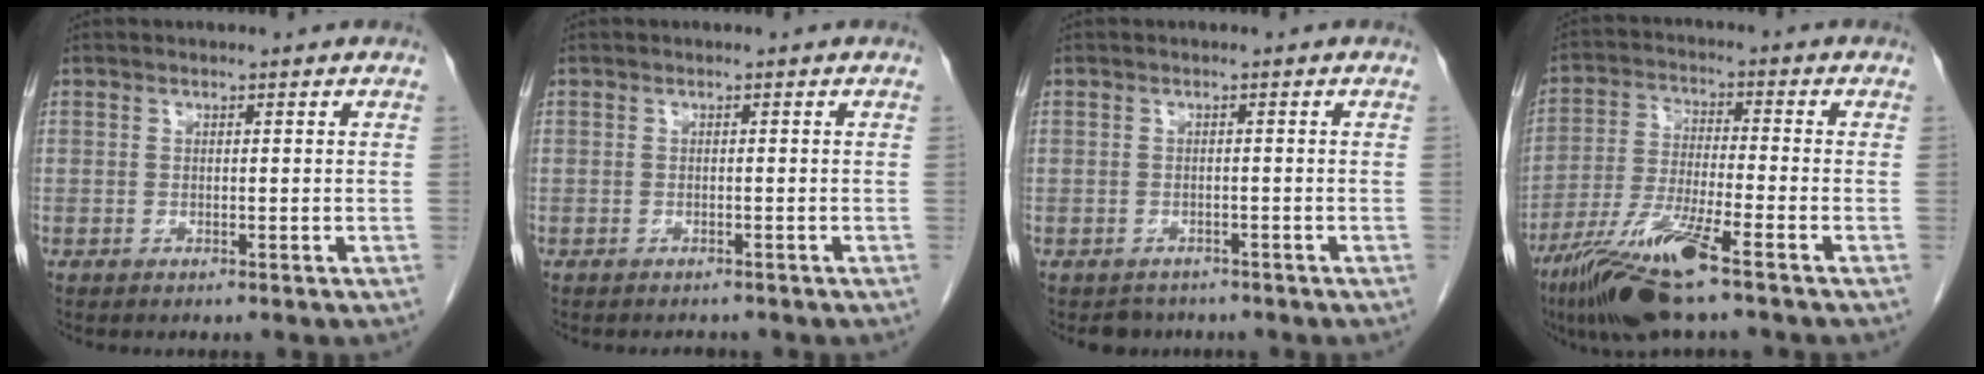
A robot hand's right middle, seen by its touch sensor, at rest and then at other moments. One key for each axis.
{"total": 2.0, "fx": -1.9, "fy": 0.7, "fz": 0.5, "tx": -0.014, "ty": -0.005, "tz": -0.022}
{"total": 2.3, "fx": -2.0, "fy": 1.2, "fz": -0.3, "tx": -0.006, "ty": -0.001, "tz": -0.029}
{"total": 11.8, "fx": -7.4, "fy": 0.3, "fz": 9.2, "tx": -0.187, "ty": -0.030, "tz": -0.138}